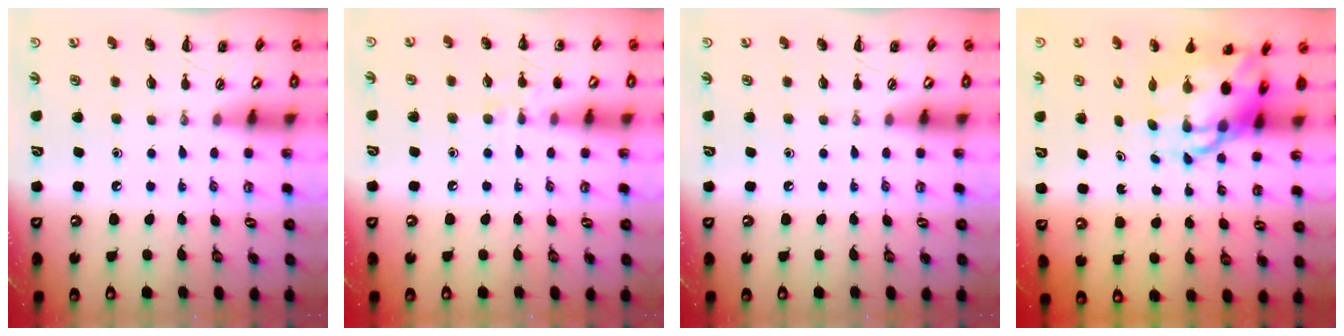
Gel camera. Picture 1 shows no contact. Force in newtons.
{"total": 6.5, "press": 6.4, "slide": 1.3}
{"total": 0.0}
{"total": 9.4, "press": 9.0, "slide": 2.7}